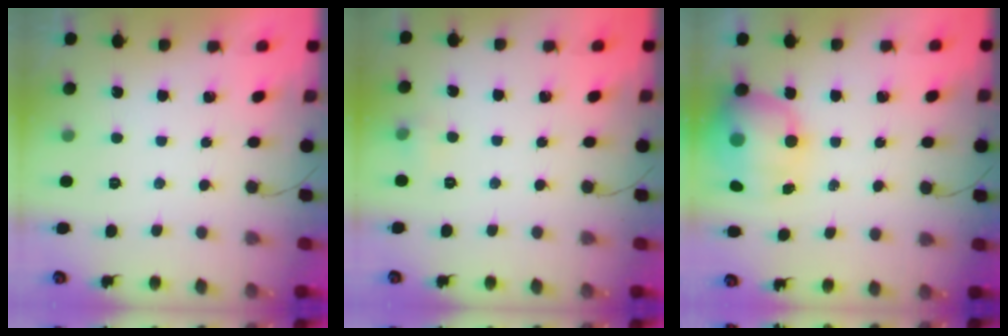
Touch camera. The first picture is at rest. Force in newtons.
{"total": 3.6, "press": 3.4, "slide": 1.2}
{"total": 12.6, "press": 12.2, "slide": 3.2}